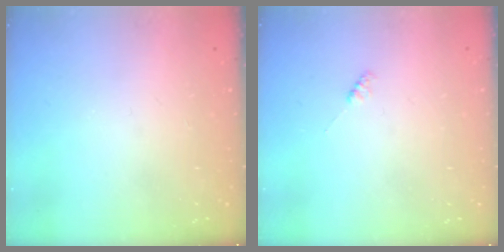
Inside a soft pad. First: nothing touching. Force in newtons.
{"total": 1.9, "press": 1.9, "slide": 0.3}